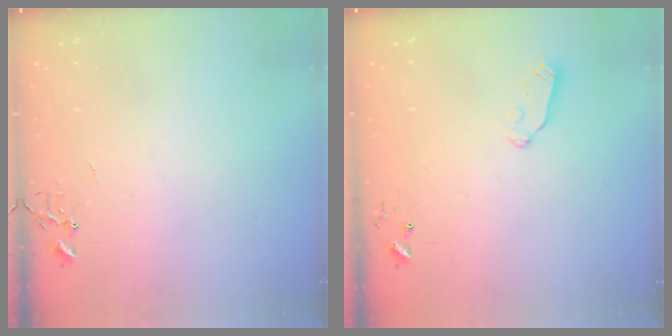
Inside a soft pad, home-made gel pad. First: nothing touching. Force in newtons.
{"total": 6.0, "press": 6.0, "slide": 0.5}